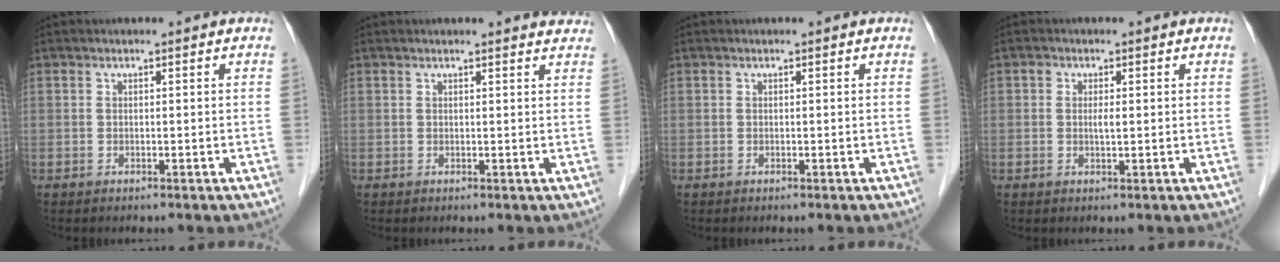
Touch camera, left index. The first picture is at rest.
{"total": 4.4, "force": [4.3, 0.7, 0.9], "torque": [-0.003, -0.005, 0.027]}
{"total": 0.0}
{"total": 1.7, "force": [0.0, 0.7, 1.5], "torque": [-0.028, 0.001, 0.001]}